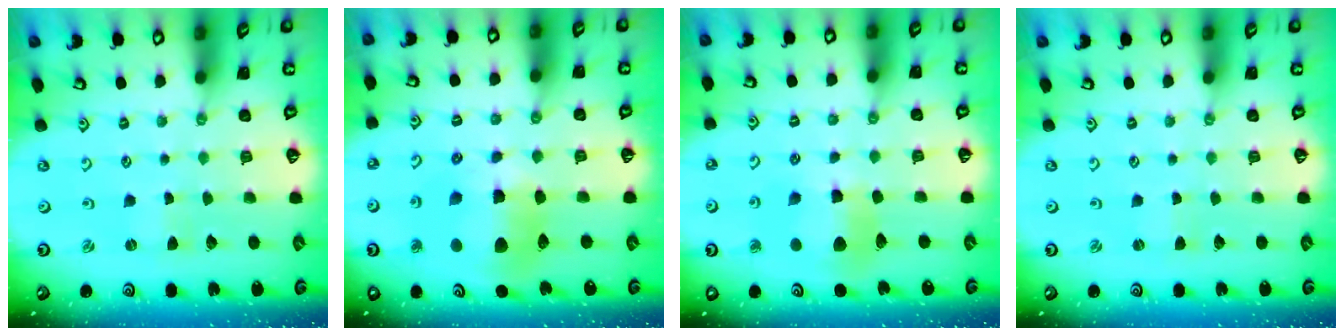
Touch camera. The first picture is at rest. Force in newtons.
{"total": 14.7, "press": 14.5, "slide": 1.9}
{"total": 10.5, "press": 10.4, "slide": 1.2}
{"total": 0.0}